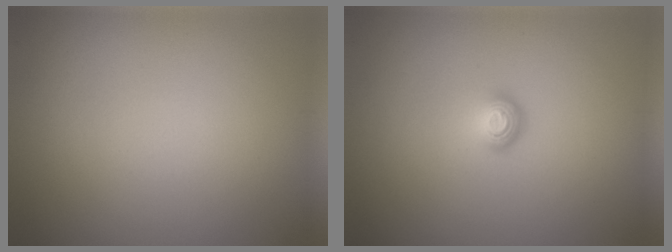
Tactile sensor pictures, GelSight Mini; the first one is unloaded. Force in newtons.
{"total": 1.7, "press": 1.2, "slide": 1.2}